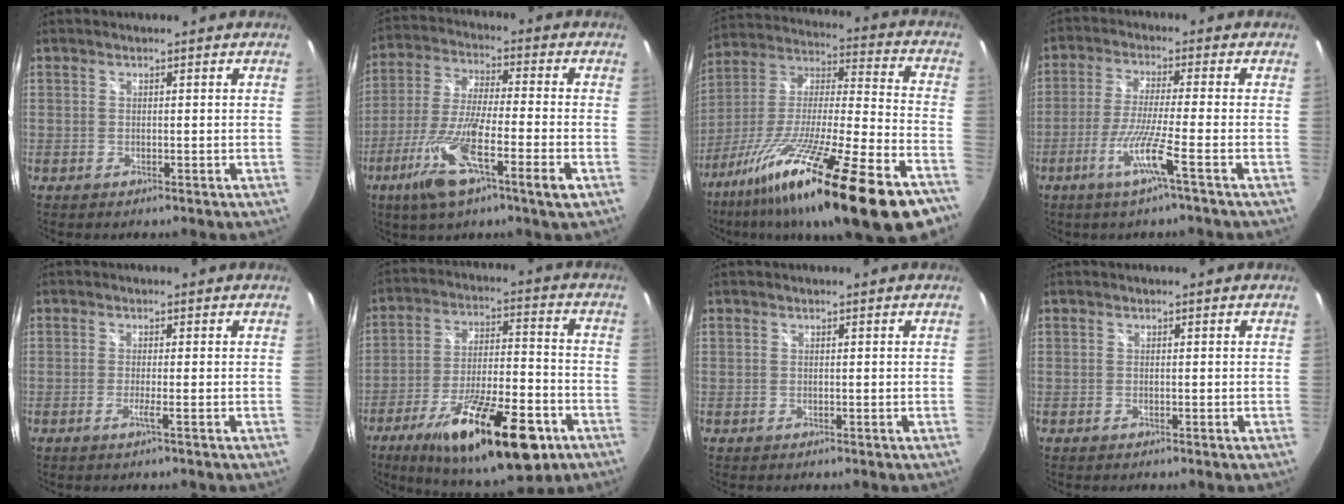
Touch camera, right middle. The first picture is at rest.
{"total": 14.8, "force": [-6.8, 1.5, 13.0], "torque": [-0.270, -0.025, -0.130]}
{"total": 31.7, "force": [-21.0, 2.8, 23.6], "torque": [-0.387, -0.076, -0.344]}
{"total": 7.9, "force": [-3.8, -1.5, 6.8], "torque": [-0.146, -0.011, -0.073]}
{"total": 1.5, "force": [-0.5, -0.7, 1.2], "torque": [-0.019, -0.004, -0.012]}
{"total": 22.7, "force": [-12.5, 7.0, 17.7], "torque": [-0.298, -0.032, -0.190]}
{"total": 0.0}
{"total": 0.0}